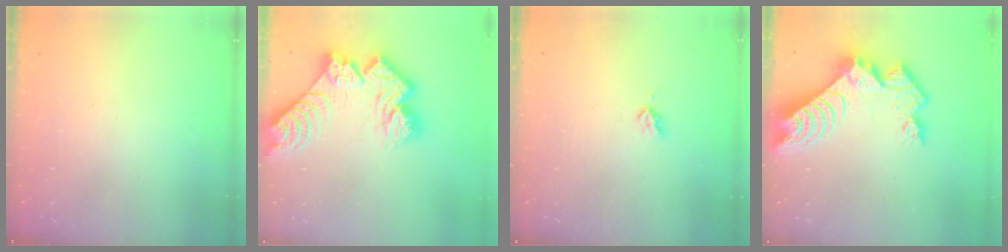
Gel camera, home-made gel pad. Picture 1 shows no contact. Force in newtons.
{"total": 19.0, "press": 18.9, "slide": 1.9}
{"total": 2.7, "press": 2.6, "slide": 0.5}
{"total": 13.2, "press": 13.2, "slide": 1.0}